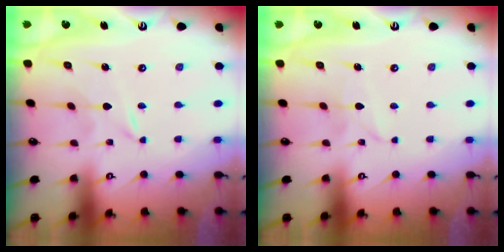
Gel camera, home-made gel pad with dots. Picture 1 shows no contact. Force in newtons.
{"total": 2.5, "press": 2.5, "slide": 0.2}